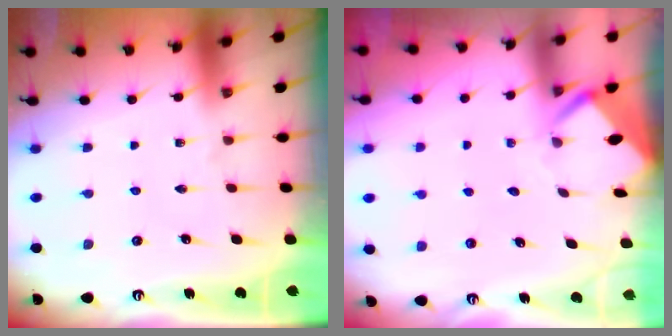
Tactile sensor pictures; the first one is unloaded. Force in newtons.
{"total": 3.1, "press": 3.1, "slide": 0.2}